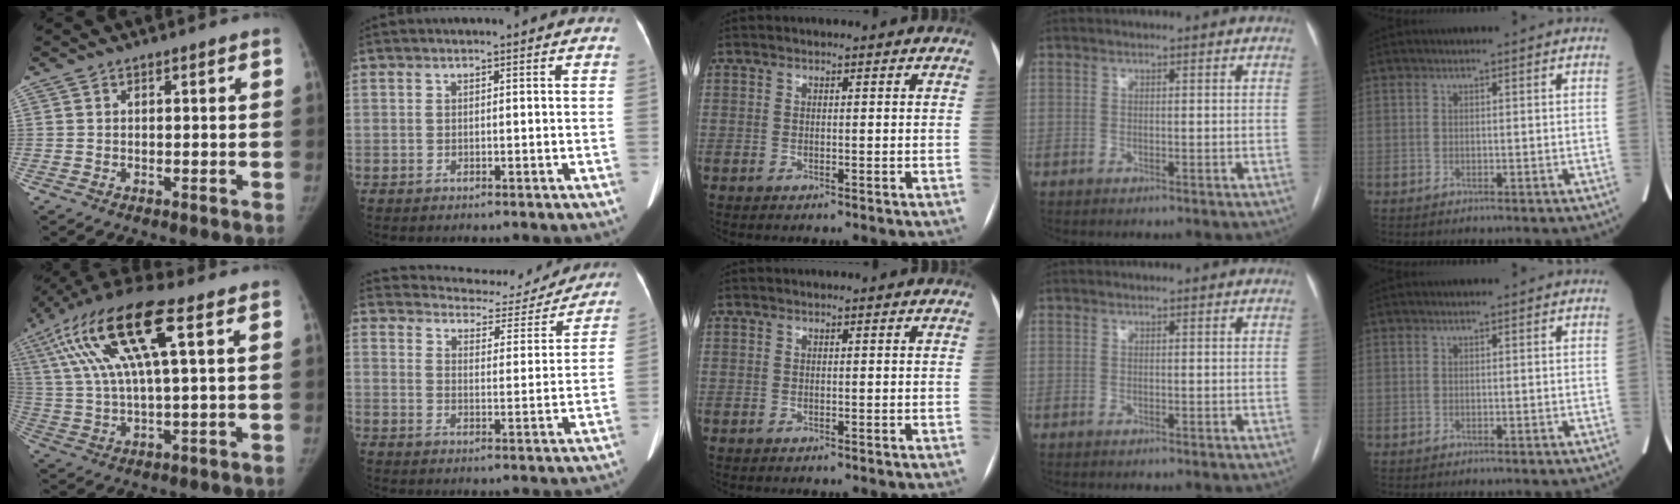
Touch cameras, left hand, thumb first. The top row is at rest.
{"thumb": {"total": 19.0, "force": [7.1, 4.8, 16.9], "torque": [-0.362, 0.016, 0.127]}, "index": {"total": 15.0, "force": [14.2, 4.0, 2.6], "torque": [-0.024, -0.002, 0.174]}}